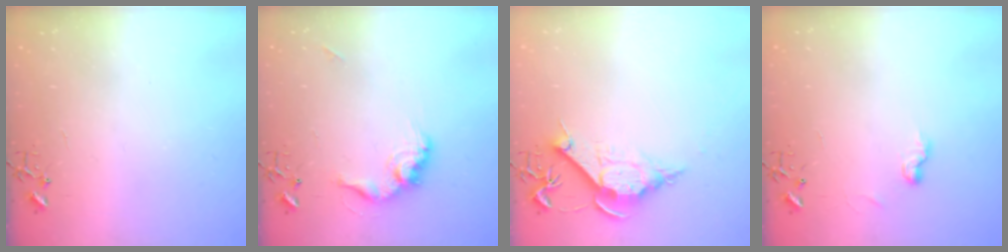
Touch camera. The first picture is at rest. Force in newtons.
{"total": 13.0, "press": 13.0, "slide": 1.0}
{"total": 10.6, "press": 10.6, "slide": 0.5}
{"total": 6.0, "press": 6.0, "slide": 0.7}